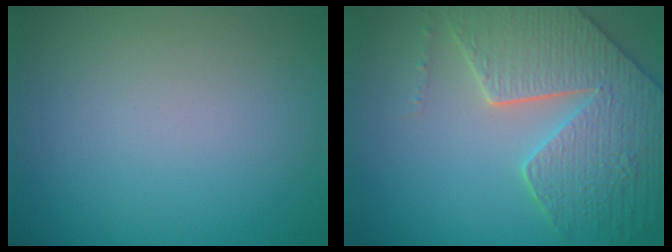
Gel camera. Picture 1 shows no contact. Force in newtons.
{"total": 7.7, "press": 6.1, "slide": 4.6}